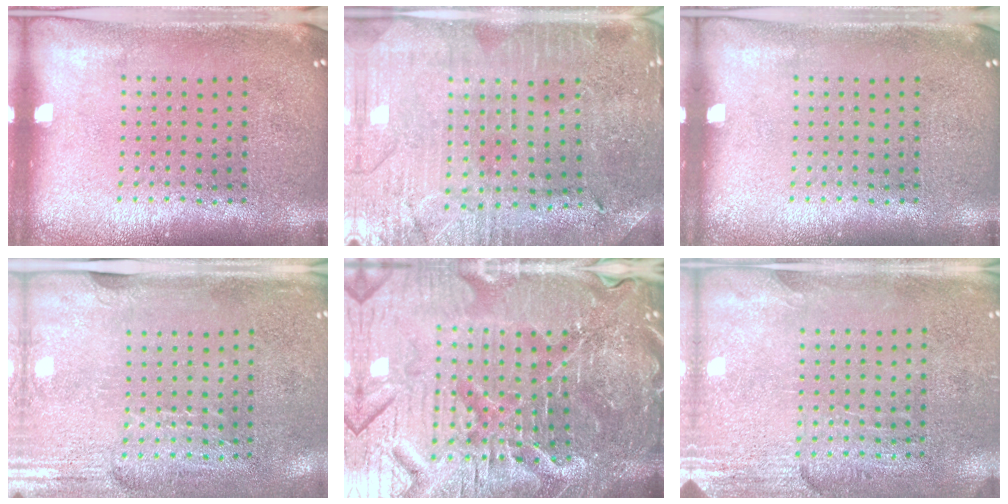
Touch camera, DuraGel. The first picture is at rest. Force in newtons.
{"total": 1.2, "press": 1.2, "slide": 0.2}
{"total": 0.0}
{"total": 2.9, "press": 2.4, "slide": 1.6}
{"total": 6.8, "press": 6.1, "slide": 3.0}
{"total": 2.8, "press": 2.5, "slide": 1.4}